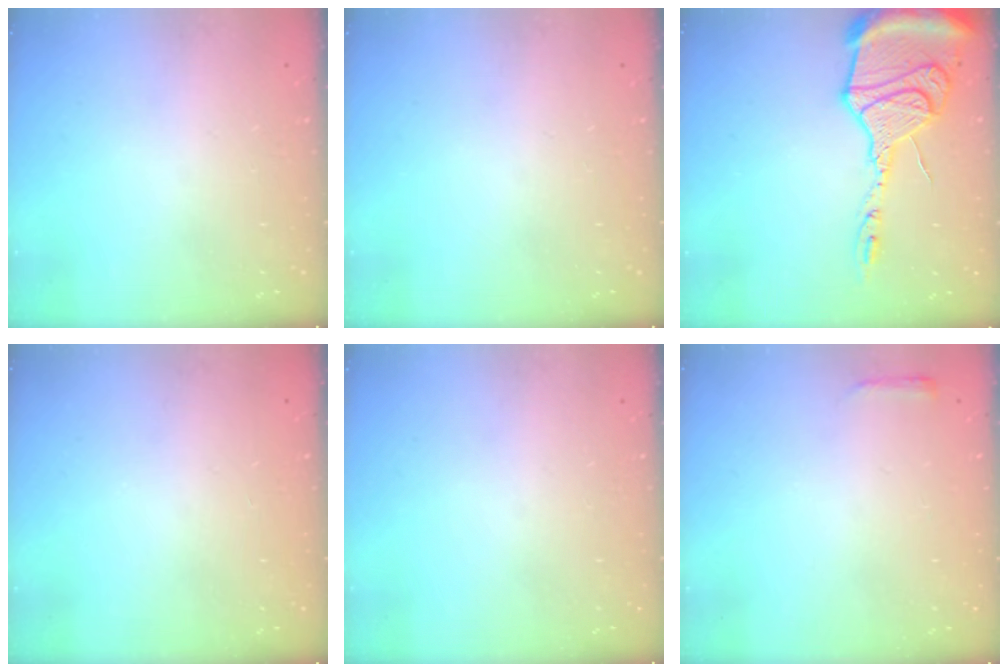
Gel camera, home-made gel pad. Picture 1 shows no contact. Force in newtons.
{"total": 0.0}
{"total": 20.8, "press": 20.6, "slide": 2.6}
{"total": 0.0}
{"total": 0.0}
{"total": 2.4, "press": 2.3, "slide": 0.6}